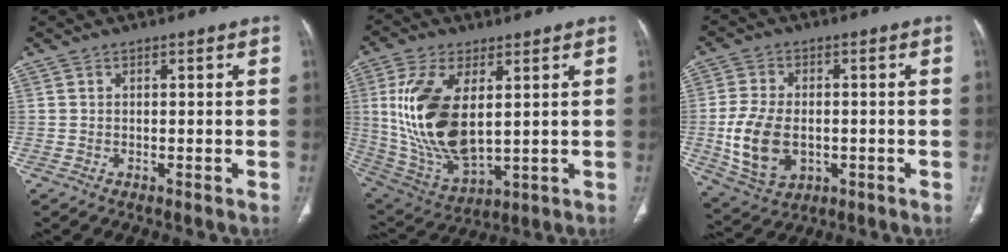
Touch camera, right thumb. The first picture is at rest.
{"total": 18.7, "force": [3.1, 9.5, 15.8], "torque": [-0.319, -0.021, 0.075]}
{"total": 12.1, "force": [-1.7, 8.0, 8.9], "torque": [-0.167, 0.000, -0.018]}